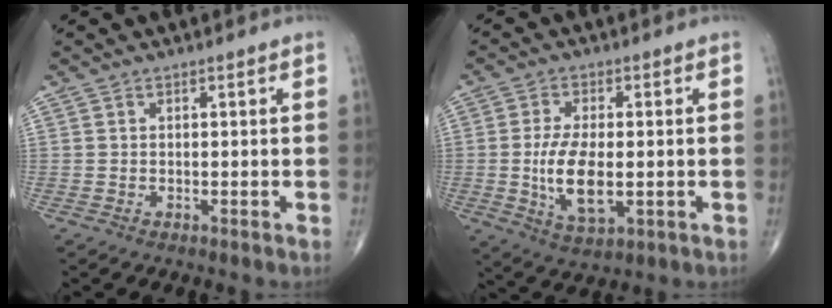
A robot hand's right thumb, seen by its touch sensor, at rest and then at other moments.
{"total": 10.2, "force": [-1.1, 4.8, 8.9], "torque": [-0.167, -0.009, -0.015]}